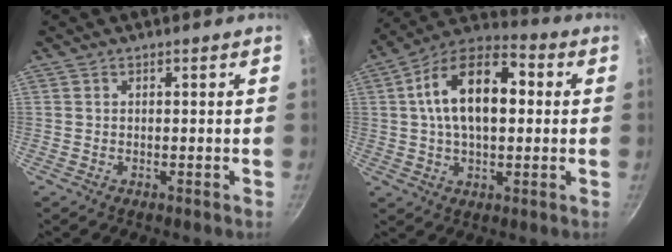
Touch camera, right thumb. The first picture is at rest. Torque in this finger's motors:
{"motor_torque": [0.51, 3.66, 1.46, 0.07, 0.17]}